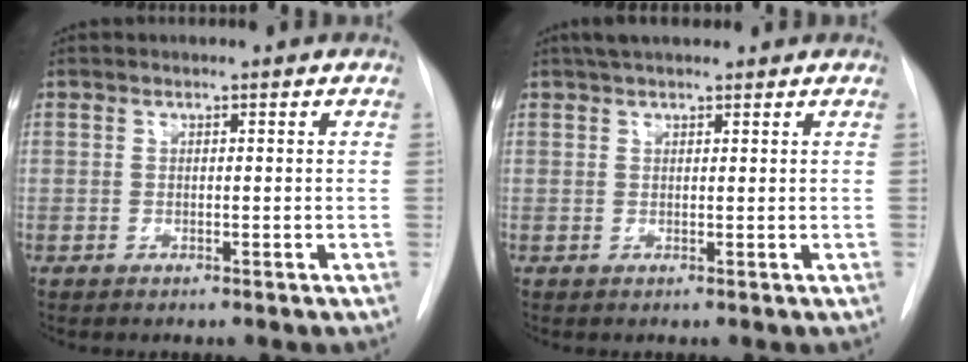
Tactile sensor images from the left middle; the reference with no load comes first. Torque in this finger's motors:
{"motor_torque": [0.32, -0.29, -0.01, 0.01]}